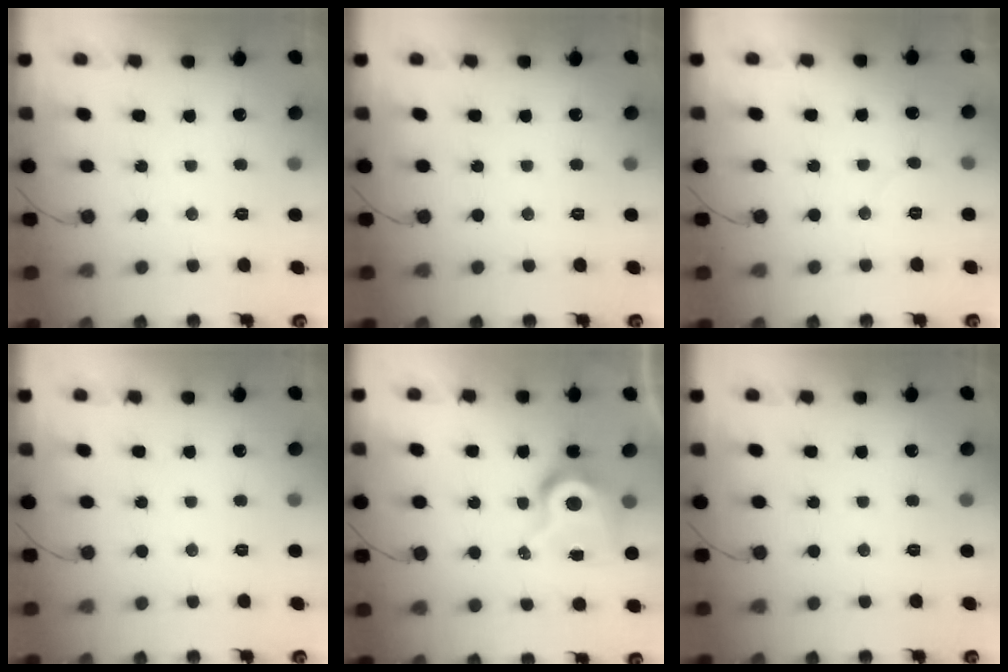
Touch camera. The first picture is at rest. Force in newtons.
{"total": 0.0}
{"total": 4.4, "press": 4.4, "slide": 0.4}
{"total": 0.0}
{"total": 9.1, "press": 9.1, "slide": 0.7}
{"total": 0.0}